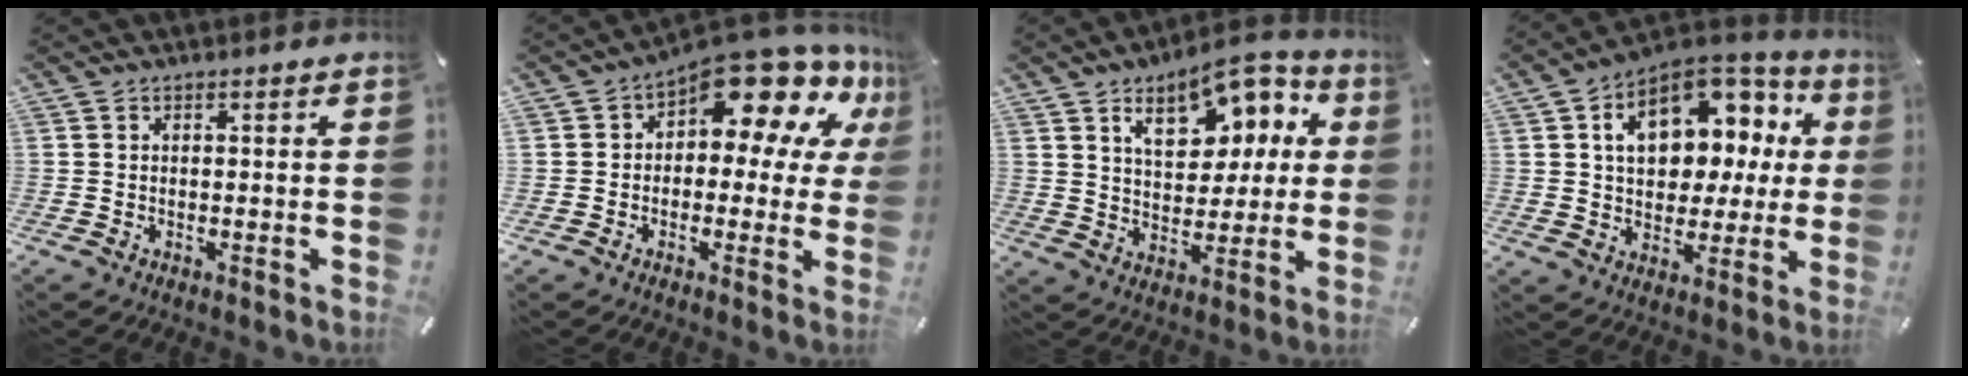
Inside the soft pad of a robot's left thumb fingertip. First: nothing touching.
{"total": 15.2, "force": [10.1, 7.8, 8.3], "torque": [-0.126, -0.076, 0.176]}
{"total": 15.0, "force": [7.8, 9.3, 8.7], "torque": [-0.117, -0.038, 0.136]}
{"total": 15.2, "force": [4.9, 10.7, 9.7], "torque": [-0.151, -0.019, 0.092]}